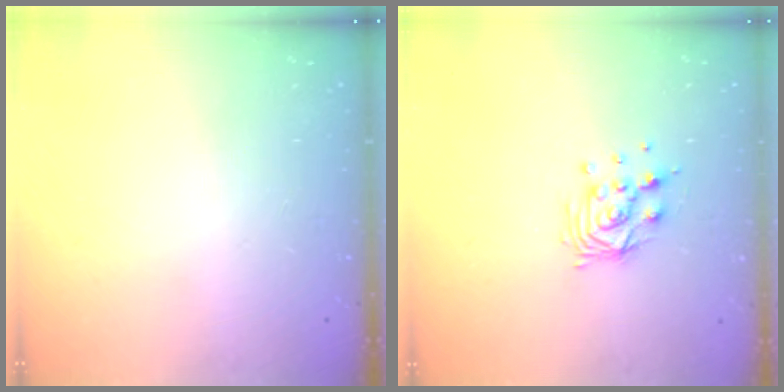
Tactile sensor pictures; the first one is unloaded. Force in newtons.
{"total": 9.5, "press": 9.4, "slide": 0.8}